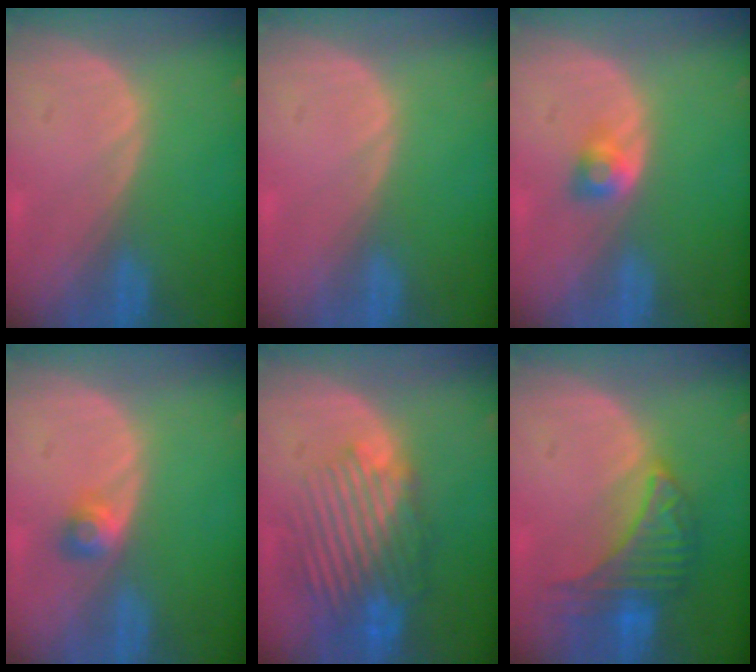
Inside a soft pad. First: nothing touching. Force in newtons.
{"total": 0.0}
{"total": 2.7, "press": 2.4, "slide": 1.1}
{"total": 2.5, "press": 2.2, "slide": 1.2}
{"total": 10.2, "press": 9.1, "slide": 4.7}
{"total": 7.1, "press": 7.1, "slide": 0.2}